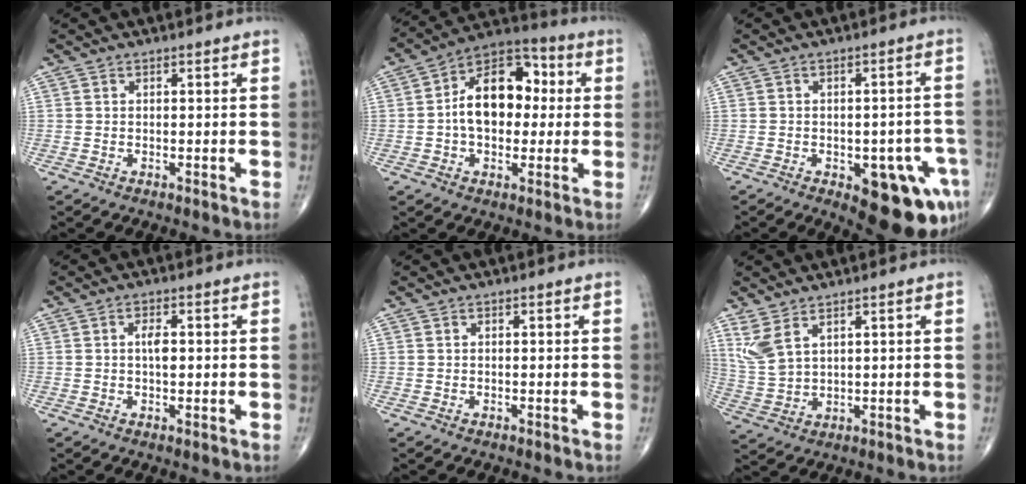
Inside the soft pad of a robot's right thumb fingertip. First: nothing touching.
{"total": 15.2, "force": [0.9, 9.8, 11.6], "torque": [-0.153, 0.035, 0.002]}
{"total": 15.0, "force": [-6.3, 6.9, 11.8], "torque": [-0.089, 0.029, -0.064]}
{"total": 3.1, "force": [0.2, 1.4, 2.8], "torque": [-0.046, 0.000, 0.000]}
{"total": 0.0}
{"total": 6.0, "force": [3.6, 2.6, 4.1], "torque": [-0.092, -0.014, 0.087]}